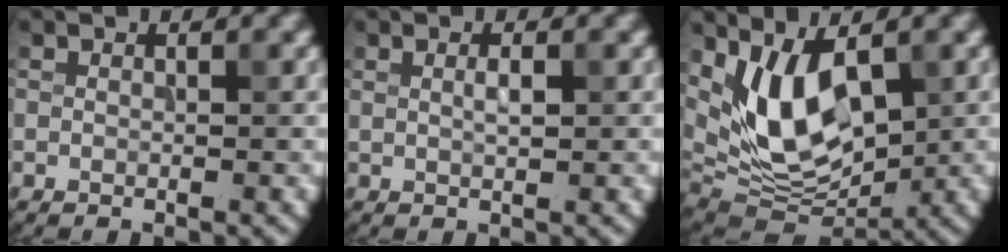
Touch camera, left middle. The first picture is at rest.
{"total": 1.1, "force": [0.4, 0.3, 1.1], "torque": [-0.021, 0.002, 0.006]}
{"total": 8.5, "force": [2.0, 4.4, 6.9], "torque": [-0.133, -0.014, 0.037]}